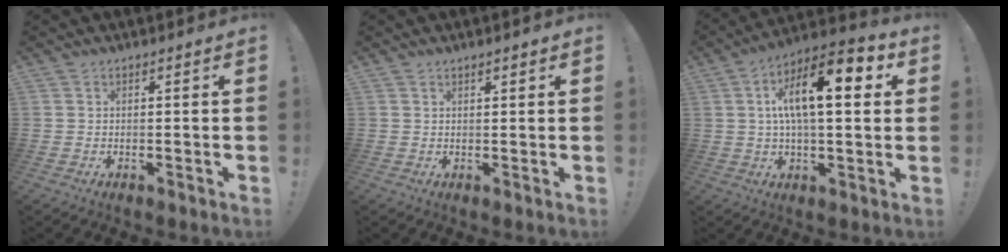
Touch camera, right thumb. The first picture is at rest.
{"total": 0.8, "force": [0.7, 0.1, 0.4], "torque": [-0.004, -0.002, 0.012]}
{"total": 16.7, "force": [4.6, 6.0, 14.9], "torque": [-0.243, -0.005, 0.063]}